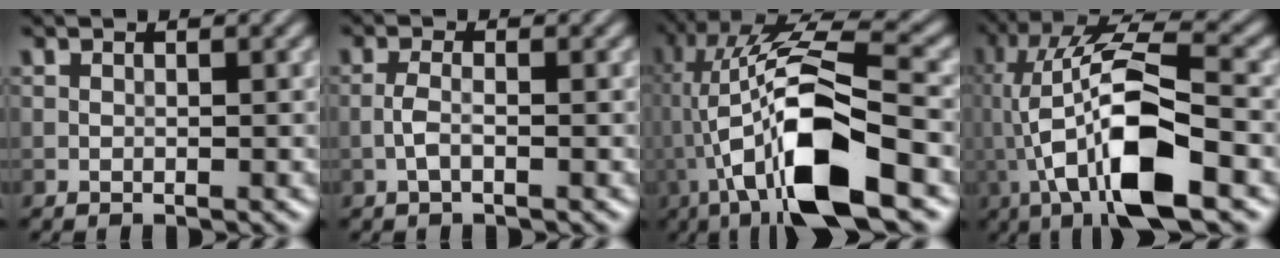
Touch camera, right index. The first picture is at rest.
{"total": 1.6, "force": [-0.6, 0.5, 1.4], "torque": [-0.032, 0.002, -0.017]}
{"total": 13.0, "force": [-3.3, 3.6, 12.1], "torque": [-0.233, 0.013, -0.060]}
{"total": 11.8, "force": [-2.6, 3.5, 11.0], "torque": [-0.216, 0.013, -0.052]}